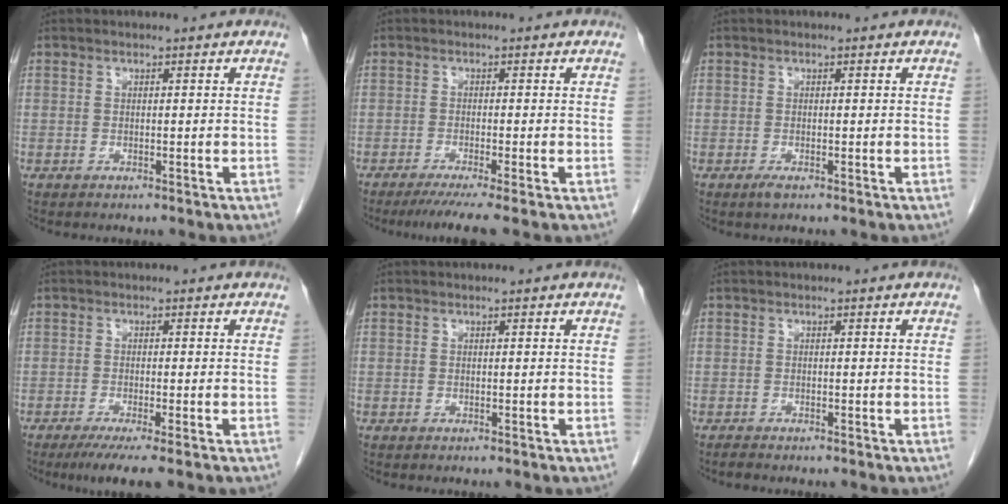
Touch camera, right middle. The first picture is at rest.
{"total": 4.7, "force": [-3.6, -0.9, 2.9], "torque": [-0.038, -0.013, -0.061]}
{"total": 1.0, "force": [-0.6, 0.2, 0.8], "torque": [-0.016, -0.003, -0.009]}
{"total": 4.5, "force": [-3.0, 0.0, 3.4], "torque": [-0.048, -0.012, -0.051]}
{"total": 0.0}
{"total": 0.6, "force": [-0.6, 0.0, 0.2], "torque": [-0.011, -0.003, -0.013]}